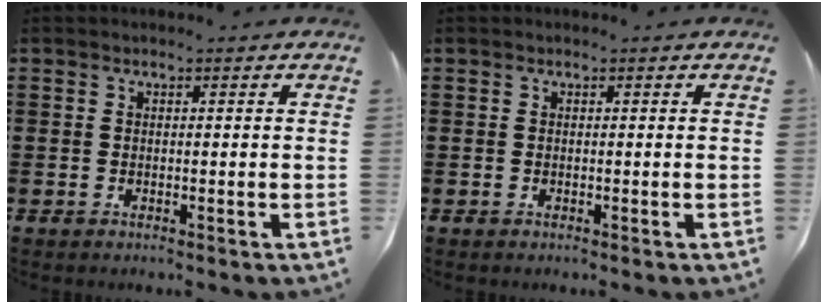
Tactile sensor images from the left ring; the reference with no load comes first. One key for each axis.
{"total": 0.0}